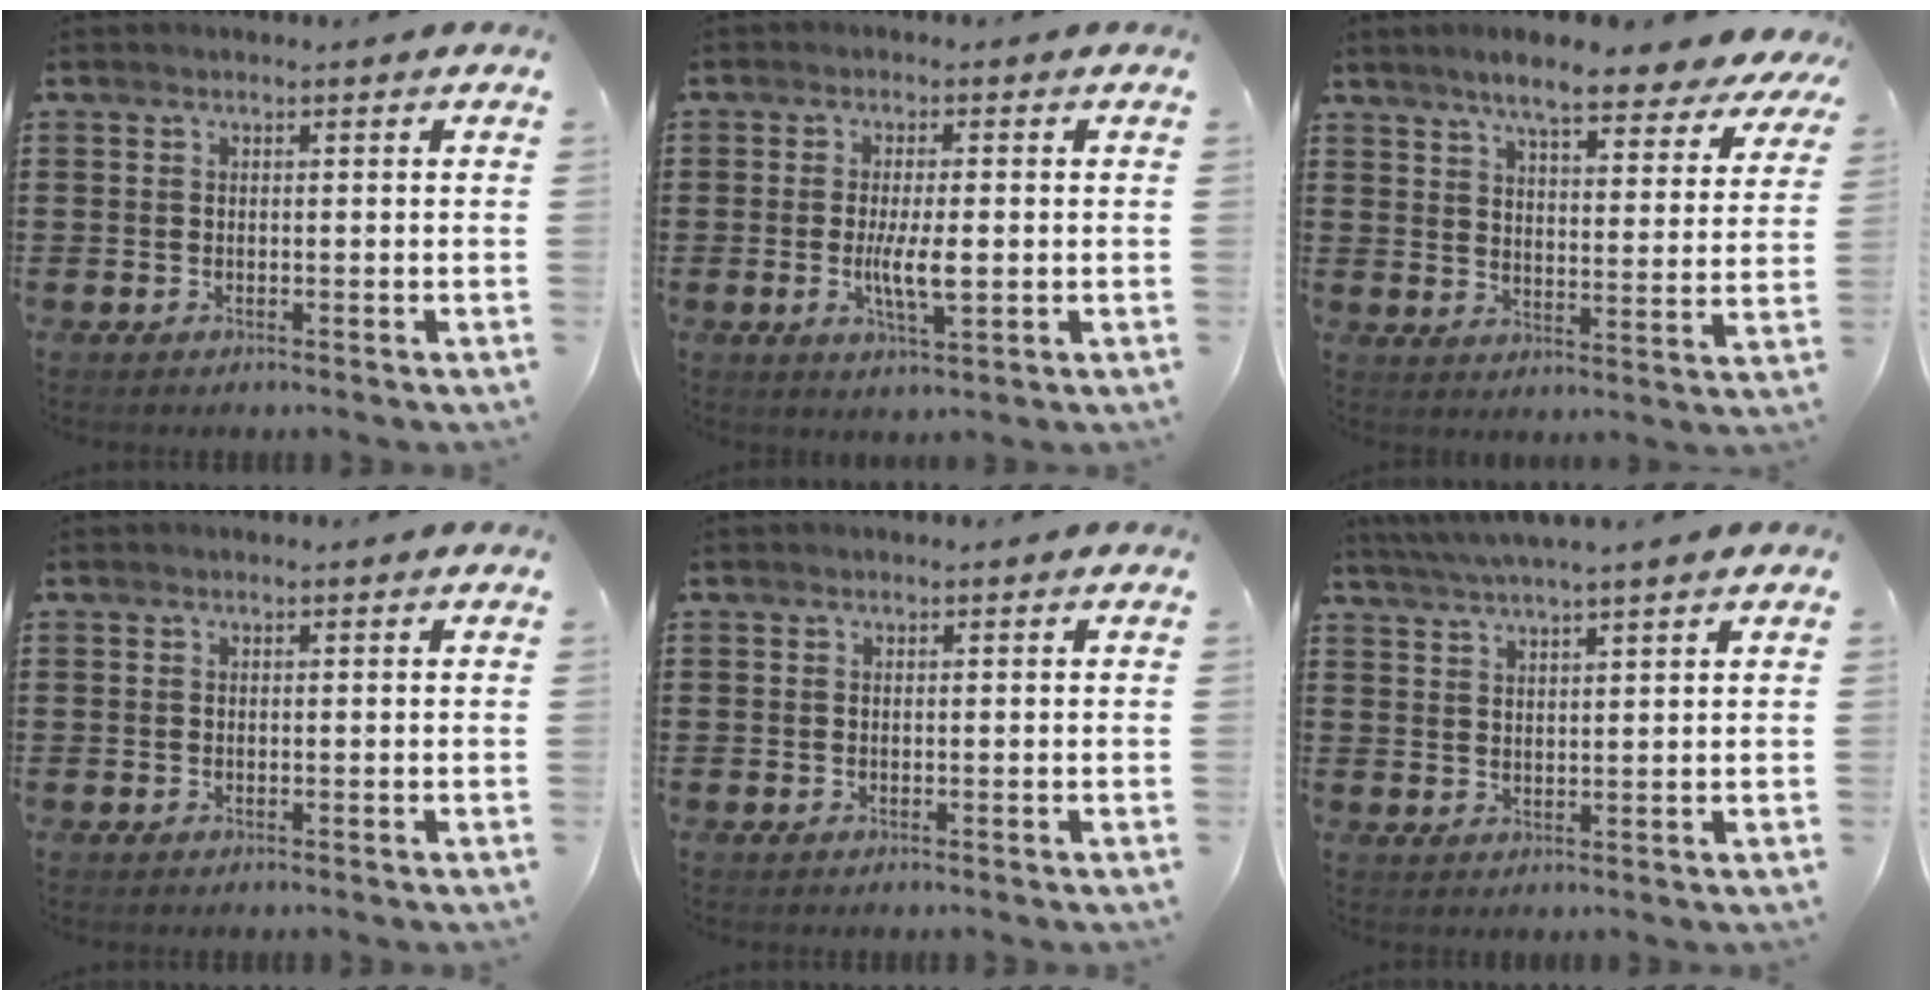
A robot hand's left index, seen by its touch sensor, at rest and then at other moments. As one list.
[{"total": 6.0, "force": [-0.6, 1.5, 5.8], "torque": [-0.113, -0.005, -0.014]}, {"total": 7.5, "force": [6.5, 0.7, 3.6], "torque": [-0.079, -0.033, 0.110]}, {"total": 0.0}, {"total": 0.0}, {"total": 3.5, "force": [3.1, -0.6, 1.5], "torque": [-0.038, -0.008, 0.056]}]